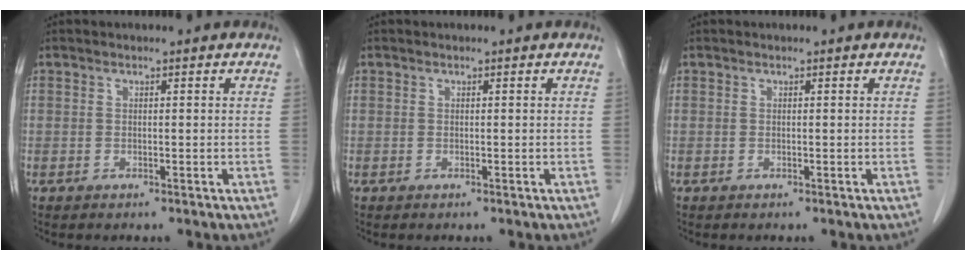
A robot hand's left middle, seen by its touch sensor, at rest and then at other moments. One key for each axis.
{"total": 0.0}
{"total": 0.0}